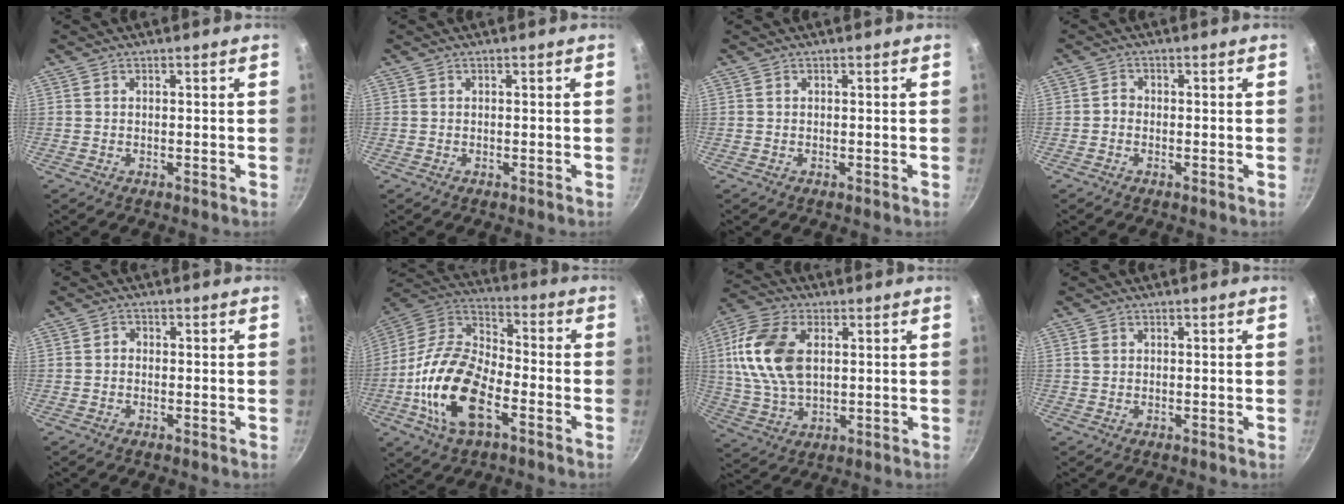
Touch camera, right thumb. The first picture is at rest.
{"total": 0.0}
{"total": 0.0}
{"total": 1.4, "force": [-0.5, 1.1, 0.6], "torque": [-0.005, 0.007, -0.013]}
{"total": 1.3, "force": [-0.3, 1.1, 0.6], "torque": [-0.010, 0.006, -0.008]}
{"total": 19.4, "force": [-6.7, 10.0, 15.2], "torque": [-0.278, 0.036, -0.145]}
{"total": 15.2, "force": [2.9, 9.3, 11.6], "torque": [-0.220, 0.000, 0.051]}
{"total": 1.1, "force": [0.3, 0.9, 0.5], "torque": [-0.005, 0.003, 0.004]}